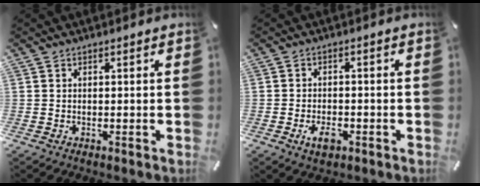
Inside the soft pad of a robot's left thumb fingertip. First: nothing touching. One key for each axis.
{"total": 4.6, "fx": -2.0, "fy": 2.6, "fz": 3.2, "tx": -0.071, "ty": 0.004, "tz": -0.039}